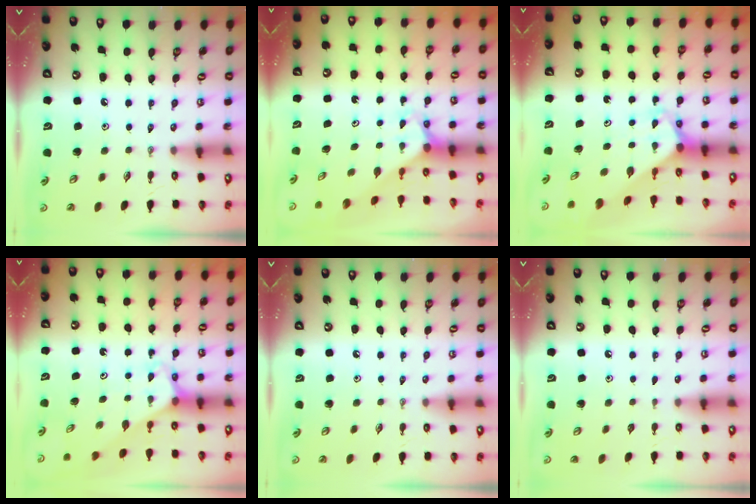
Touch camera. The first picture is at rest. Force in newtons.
{"total": 2.7, "press": 2.7, "slide": 0.2}
{"total": 2.4, "press": 2.4, "slide": 0.2}
{"total": 3.1, "press": 3.1, "slide": 0.2}
{"total": 0.0}
{"total": 0.8, "press": 0.8, "slide": 0.1}